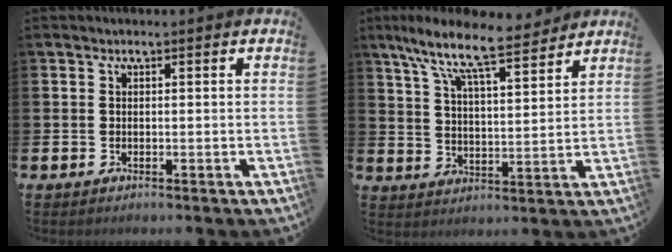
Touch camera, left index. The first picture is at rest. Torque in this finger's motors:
{"motor_torque": [0.31, -0.39, 0.81, 0.21]}